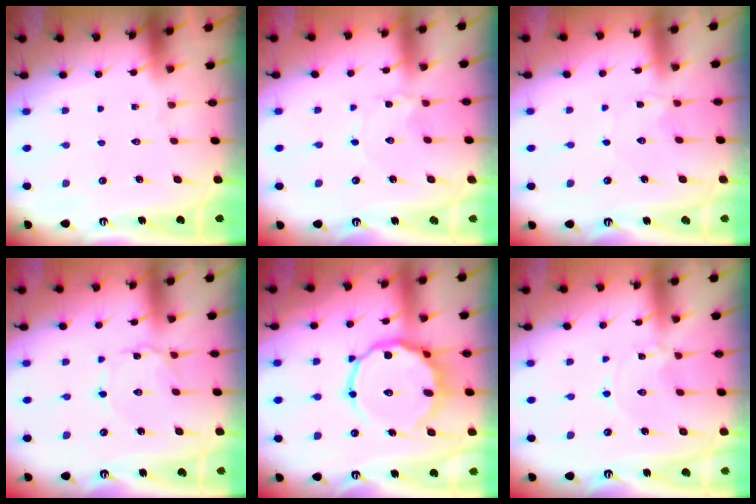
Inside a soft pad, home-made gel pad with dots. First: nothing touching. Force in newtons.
{"total": 0.0}
{"total": 0.9, "press": 0.9, "slide": 0.1}
{"total": 1.0, "press": 1.0, "slide": 0.1}
{"total": 14.5, "press": 14.4, "slide": 1.5}
{"total": 0.0}